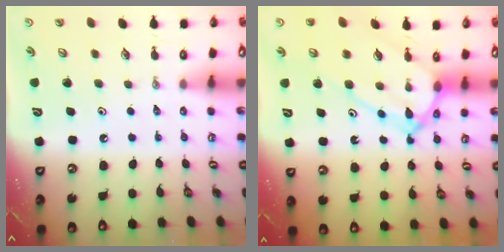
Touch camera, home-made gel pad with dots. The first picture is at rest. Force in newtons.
{"total": 11.8, "press": 11.7, "slide": 1.1}